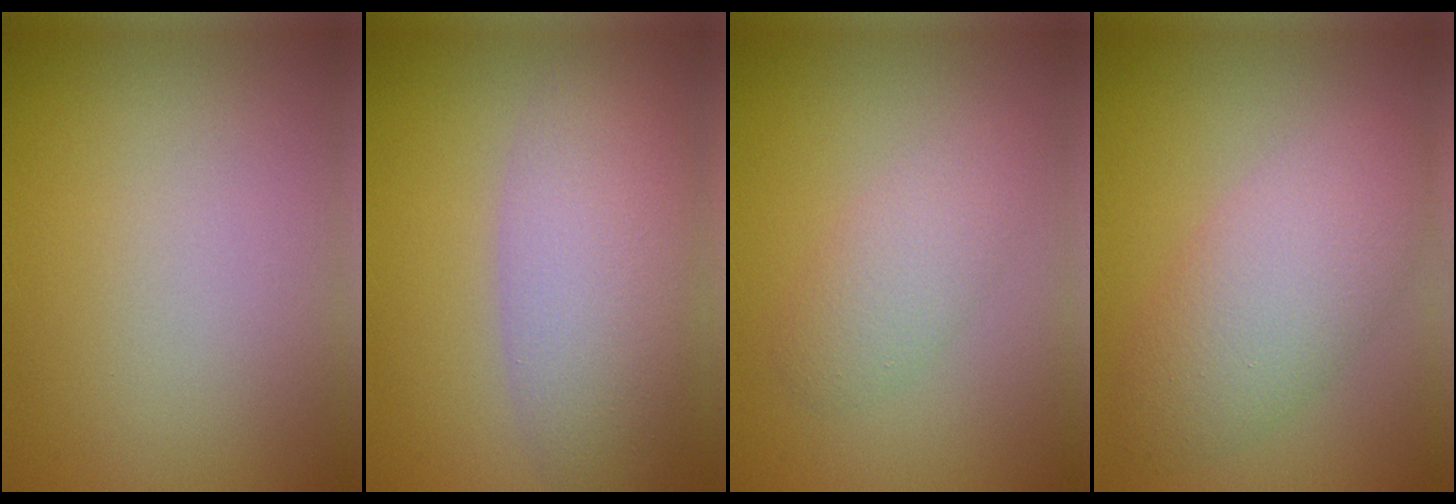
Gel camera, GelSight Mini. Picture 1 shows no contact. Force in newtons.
{"total": 7.0, "press": 7.0, "slide": 0.5}
{"total": 2.8, "press": 2.8, "slide": 0.0}
{"total": 5.9, "press": 5.9, "slide": 0.2}